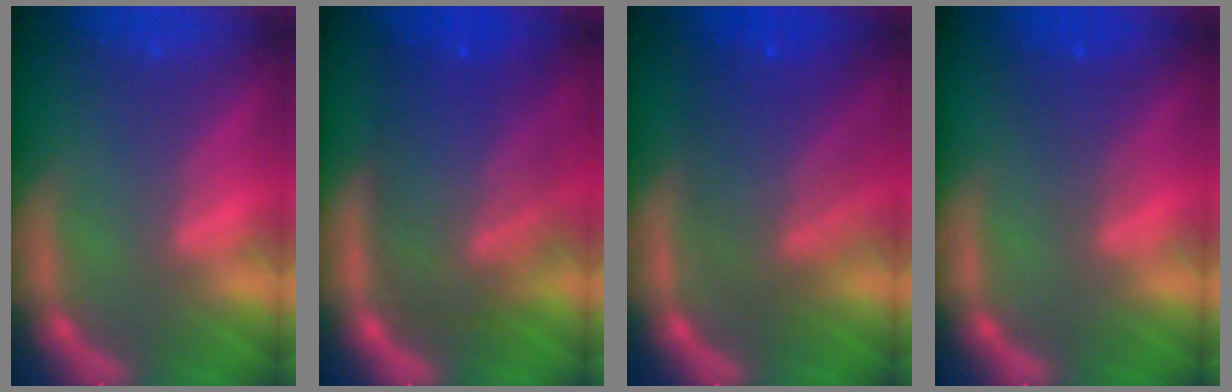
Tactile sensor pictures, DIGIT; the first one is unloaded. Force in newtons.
{"total": 10.1}
{"total": 7.5}
{"total": 2.0}